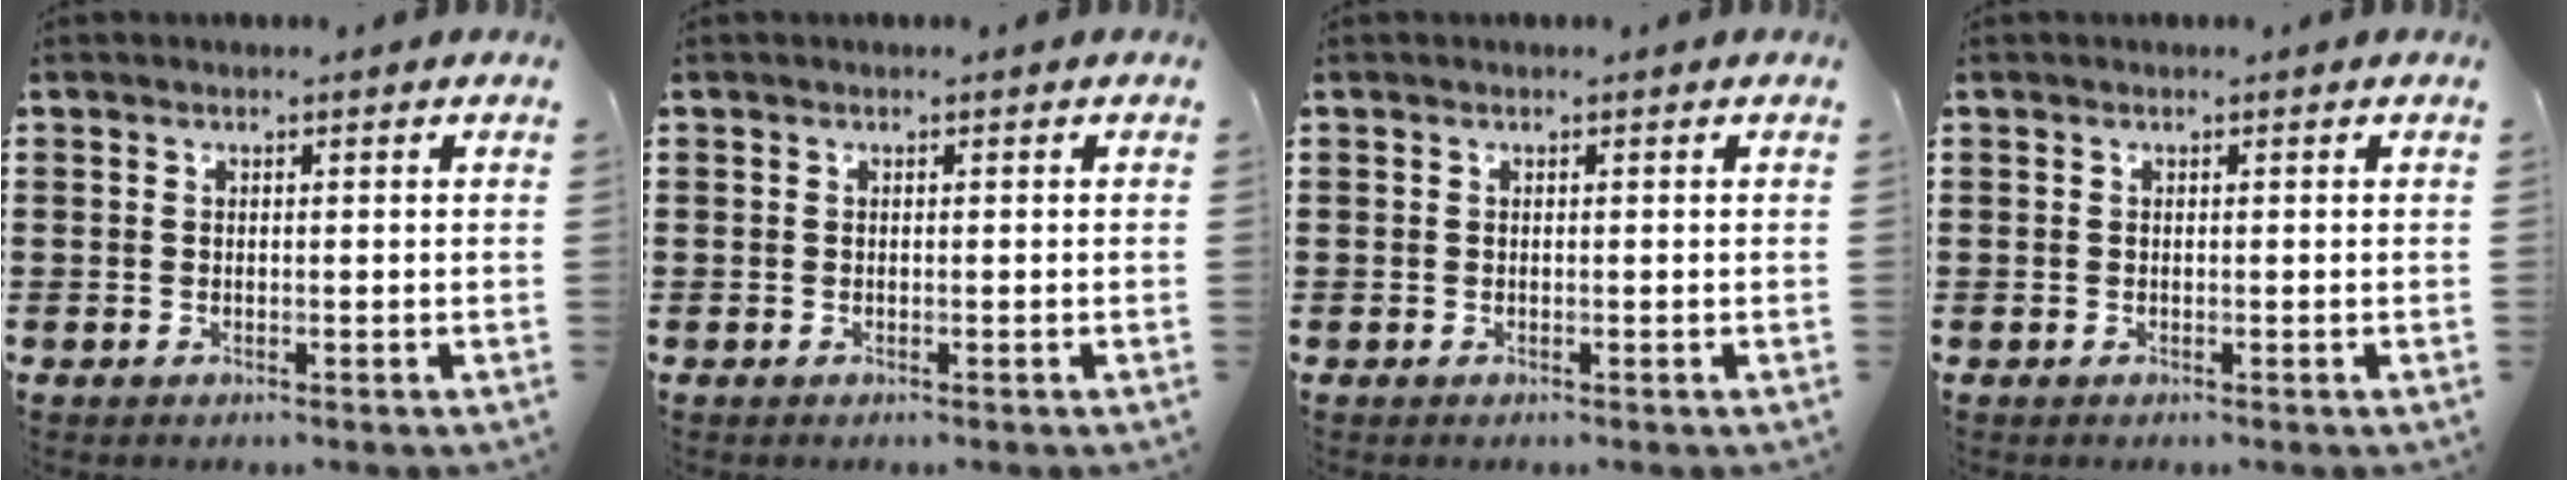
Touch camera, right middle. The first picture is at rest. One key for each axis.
{"total": 0.0}
{"total": 0.0}
{"total": 0.0}